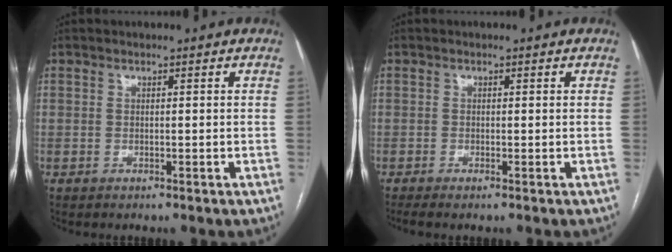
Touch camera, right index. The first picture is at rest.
{"total": 1.0, "force": [-0.7, 0.0, 0.7], "torque": [-0.016, -0.003, -0.014]}